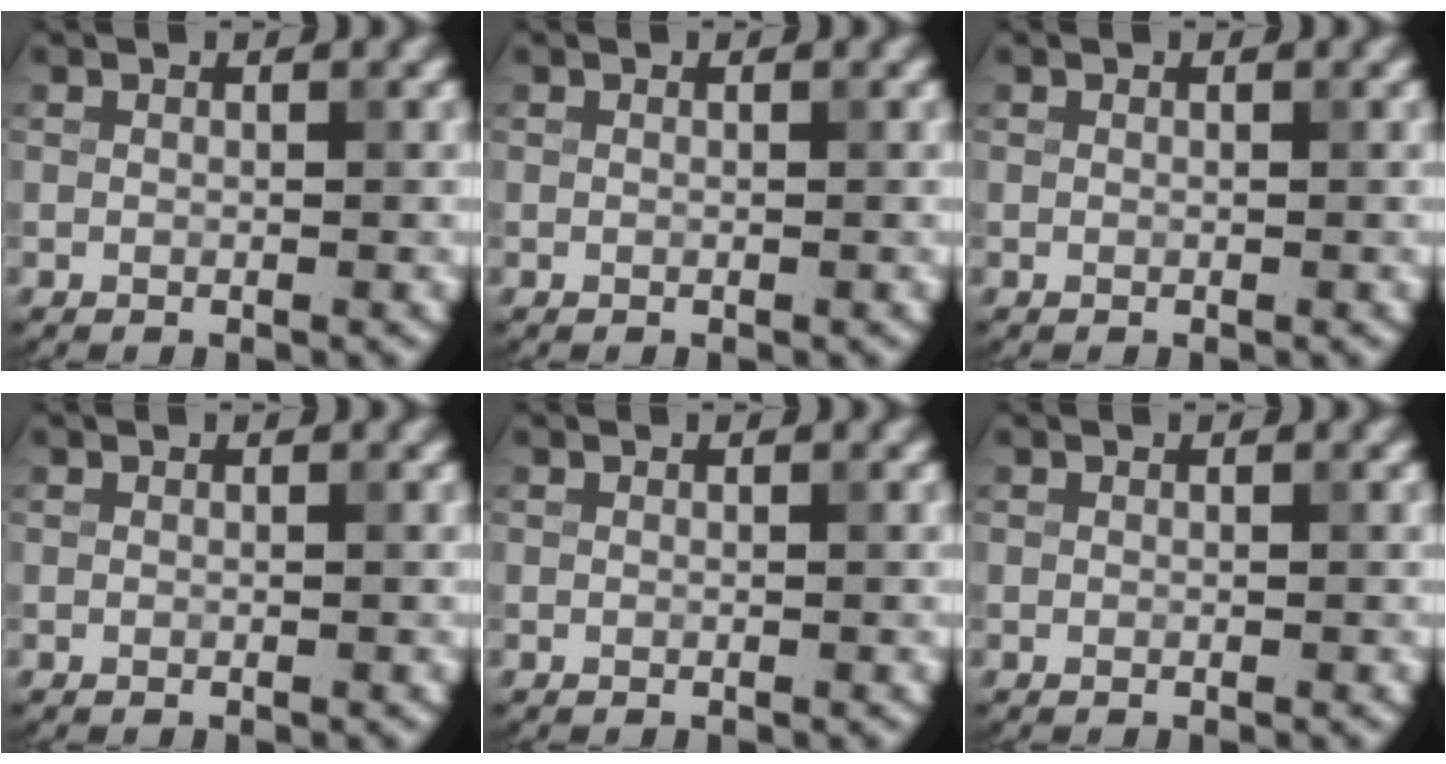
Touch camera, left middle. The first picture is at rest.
{"total": 0.0}
{"total": 0.0}
{"total": 0.0}
{"total": 0.0}
{"total": 0.0}